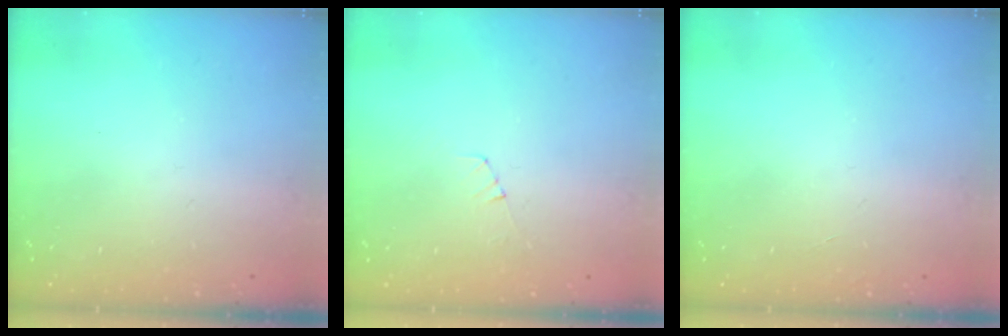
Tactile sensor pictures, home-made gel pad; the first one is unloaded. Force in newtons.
{"total": 3.8, "press": 3.8, "slide": 0.3}
{"total": 0.0}